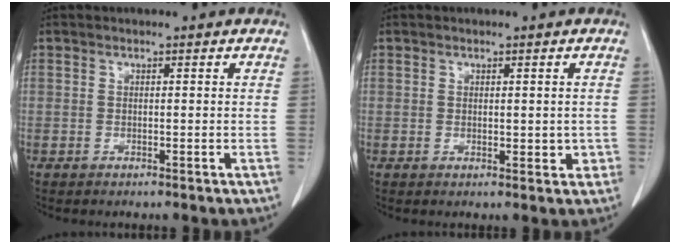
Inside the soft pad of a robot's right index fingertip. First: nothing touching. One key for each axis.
{"total": 2.3, "fx": -0.1, "fy": 1.3, "fz": 1.9, "tx": -0.022, "ty": -0.004, "tz": 0.003}